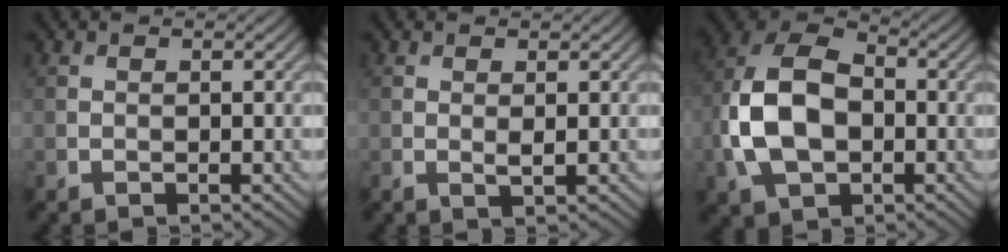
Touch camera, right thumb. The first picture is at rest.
{"total": 0.9, "force": [0.4, 0.1, 0.8], "torque": [-0.016, -0.003, 0.005]}
{"total": 12.8, "force": [-1.8, 8.5, 9.4], "torque": [-0.227, -0.006, -0.044]}